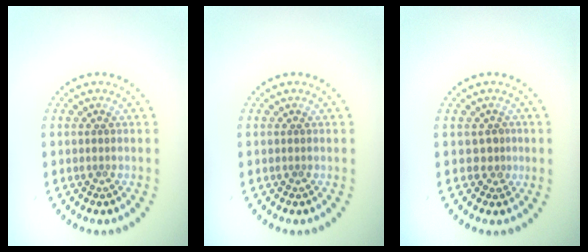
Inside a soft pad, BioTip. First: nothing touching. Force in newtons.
{"total": 0.0}
{"total": 1.3, "press": 0.8, "slide": 1.0}